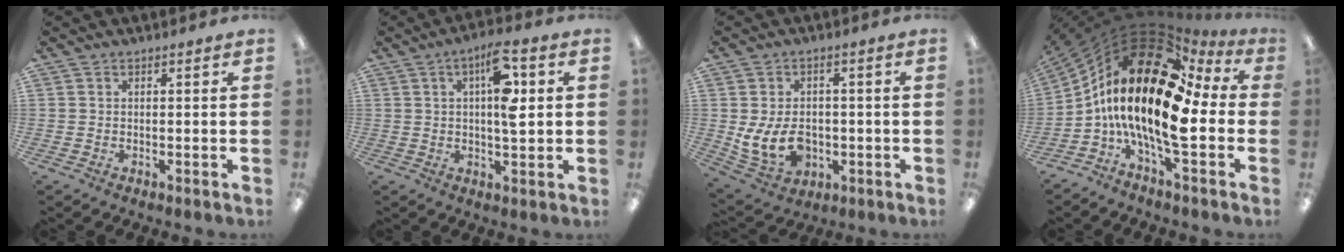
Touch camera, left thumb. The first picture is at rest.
{"total": 9.3, "force": [2.6, 3.1, 8.4], "torque": [-0.129, -0.001, 0.037]}
{"total": 10.0, "force": [-1.8, 7.4, 6.5], "torque": [-0.131, 0.006, -0.029]}
{"total": 24.5, "force": [-0.1, 10.0, 22.3], "torque": [-0.483, -0.021, -0.011]}